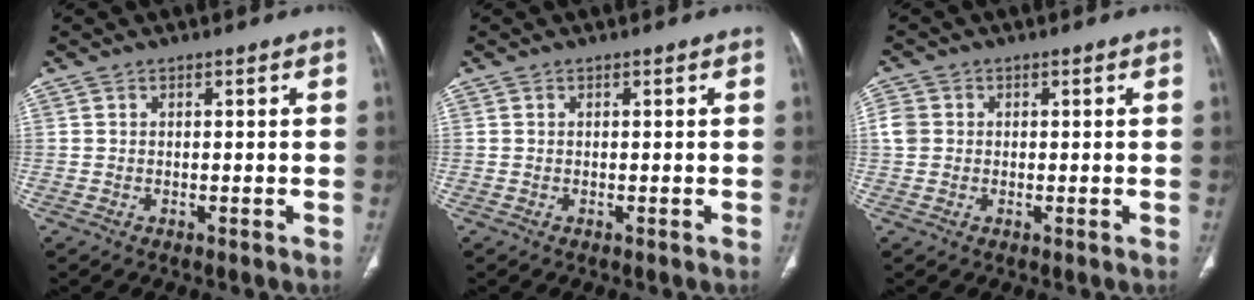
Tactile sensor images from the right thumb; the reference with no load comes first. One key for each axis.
{"total": 0.0}
{"total": 3.3, "fx": 0.0, "fy": 3.0, "fz": 1.3, "tx": -0.020, "ty": 0.009, "tz": -0.002}